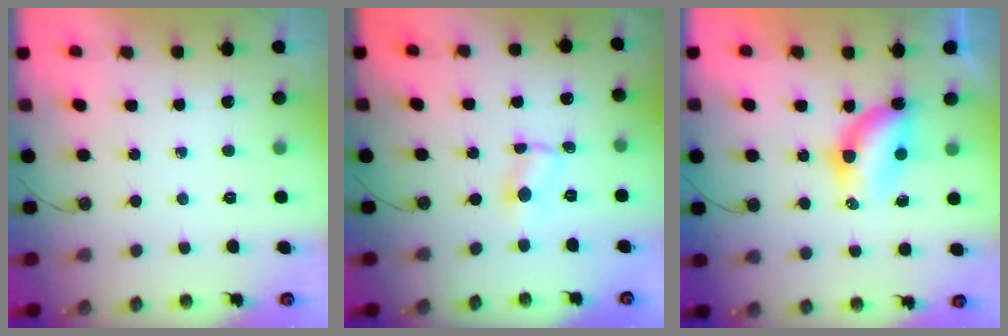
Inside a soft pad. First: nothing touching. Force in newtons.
{"total": 1.2, "press": 1.2, "slide": 0.2}
{"total": 8.0, "press": 7.0, "slide": 3.9}